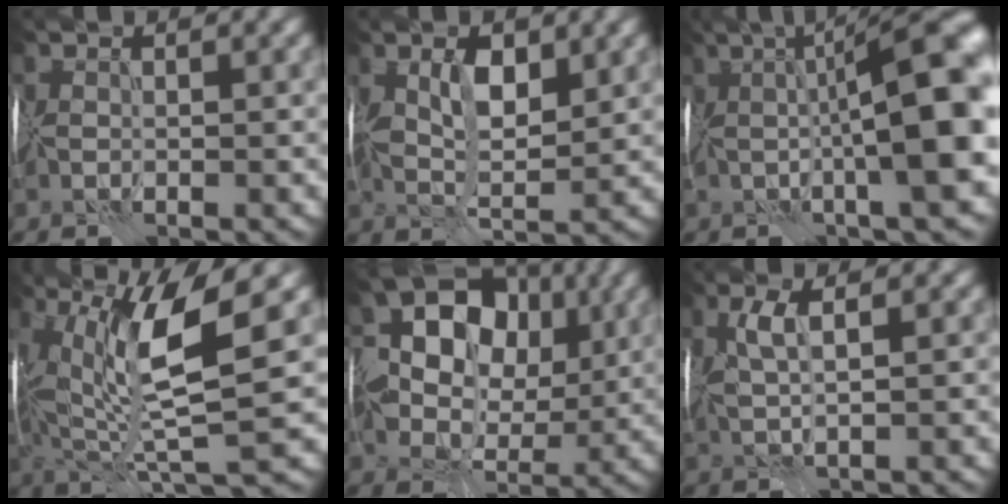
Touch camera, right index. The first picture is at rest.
{"total": 4.1, "force": [1.4, 1.8, 3.4], "torque": [-0.065, 0.006, 0.030]}
{"total": 10.9, "force": [0.9, 2.2, 10.6], "torque": [-0.138, 0.021, 0.016]}
{"total": 10.7, "force": [2.4, 2.6, 10.1], "torque": [-0.206, 0.003, 0.051]}
{"total": 10.6, "force": [2.4, 8.4, 6.1], "torque": [-0.077, 0.025, 0.024]}
{"total": 2.5, "force": [1.0, 0.4, 2.2], "torque": [-0.050, 0.010, 0.021]}